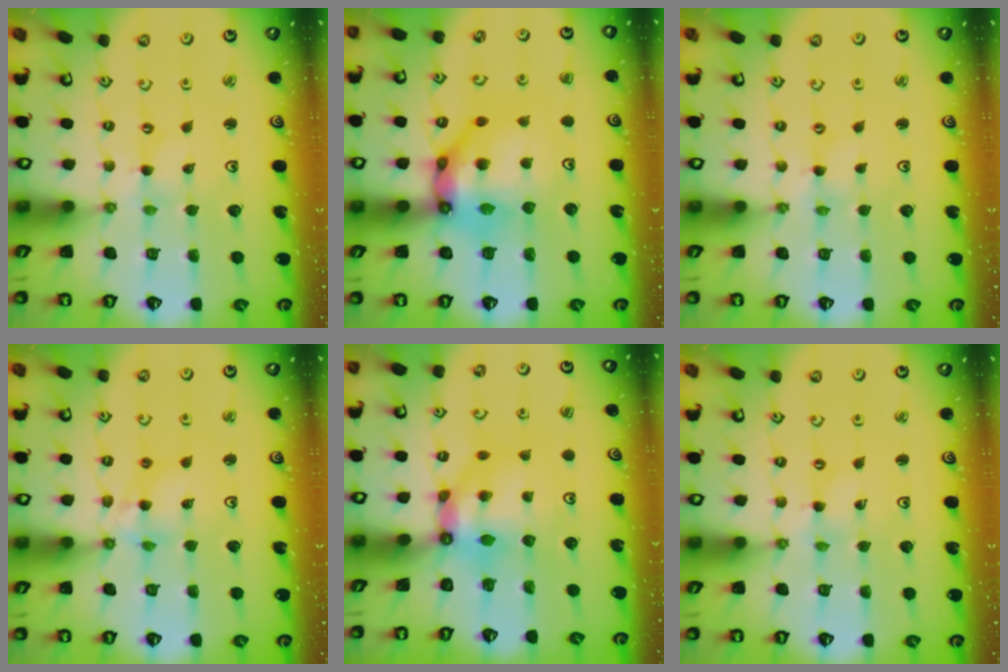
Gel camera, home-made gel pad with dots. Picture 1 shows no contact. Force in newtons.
{"total": 14.2, "press": 14.1, "slide": 2.0}
{"total": 0.0}
{"total": 6.9, "press": 6.9, "slide": 0.5}
{"total": 6.8, "press": 6.8, "slide": 0.6}
{"total": 0.0}